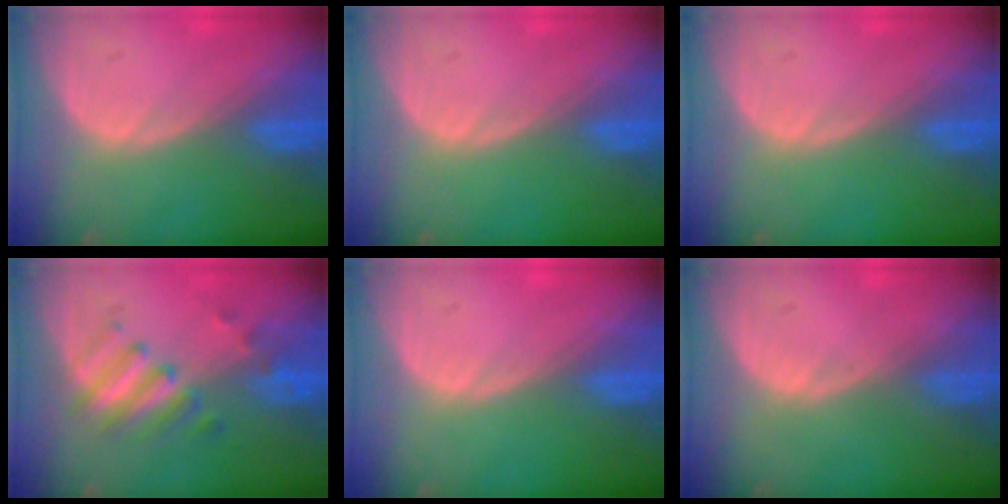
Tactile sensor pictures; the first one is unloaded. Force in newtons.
{"total": 0.0}
{"total": 0.0}
{"total": 5.4, "press": 5.3, "slide": 1.0}
{"total": 0.0}
{"total": 0.0}